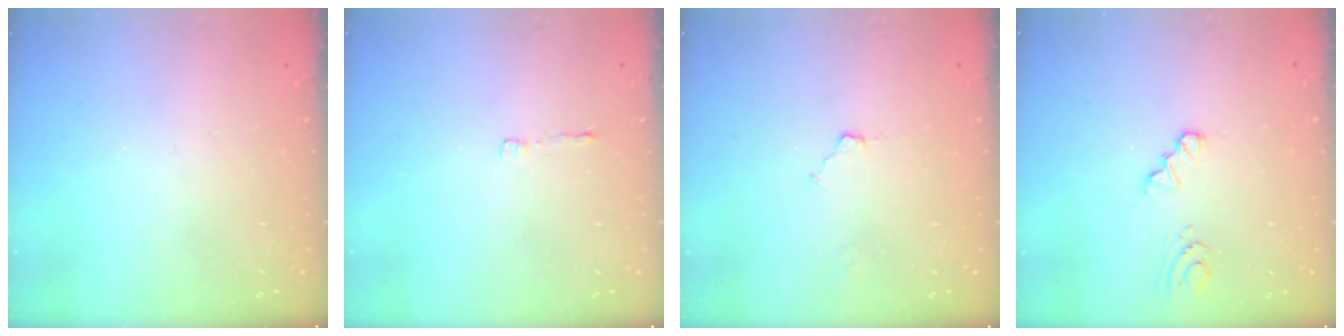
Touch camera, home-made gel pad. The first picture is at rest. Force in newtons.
{"total": 2.8, "press": 2.8, "slide": 0.3}
{"total": 3.9, "press": 3.9, "slide": 0.5}
{"total": 0.9, "press": 0.9, "slide": 0.1}